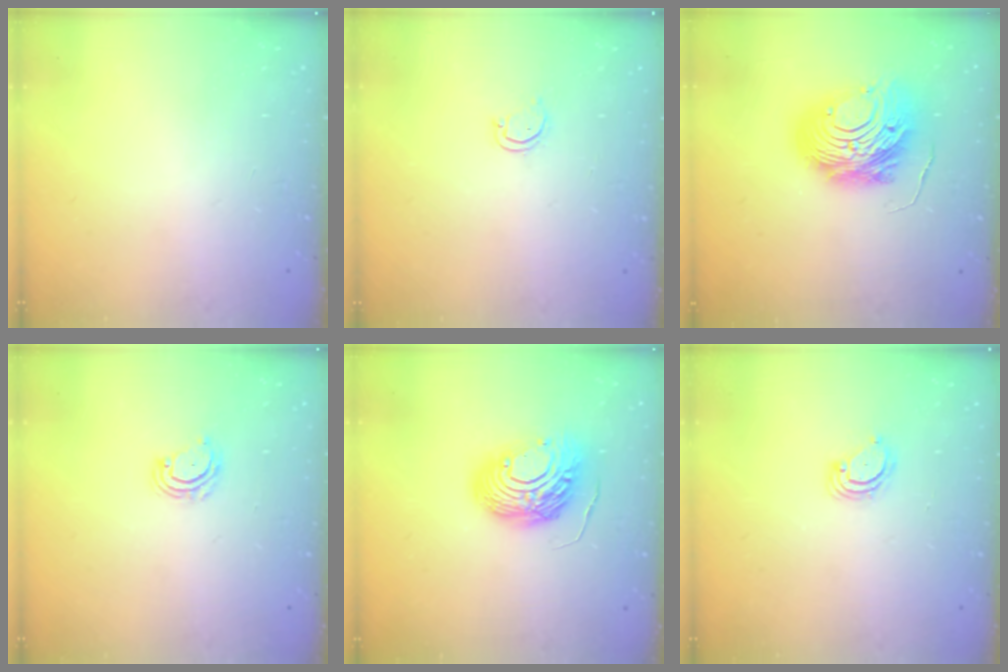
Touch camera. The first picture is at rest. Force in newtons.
{"total": 3.2, "press": 3.2, "slide": 0.2}
{"total": 14.9, "press": 14.8, "slide": 1.4}
{"total": 5.6, "press": 5.5, "slide": 0.5}
{"total": 13.0, "press": 13.0, "slide": 1.1}
{"total": 3.7, "press": 3.7, "slide": 0.3}